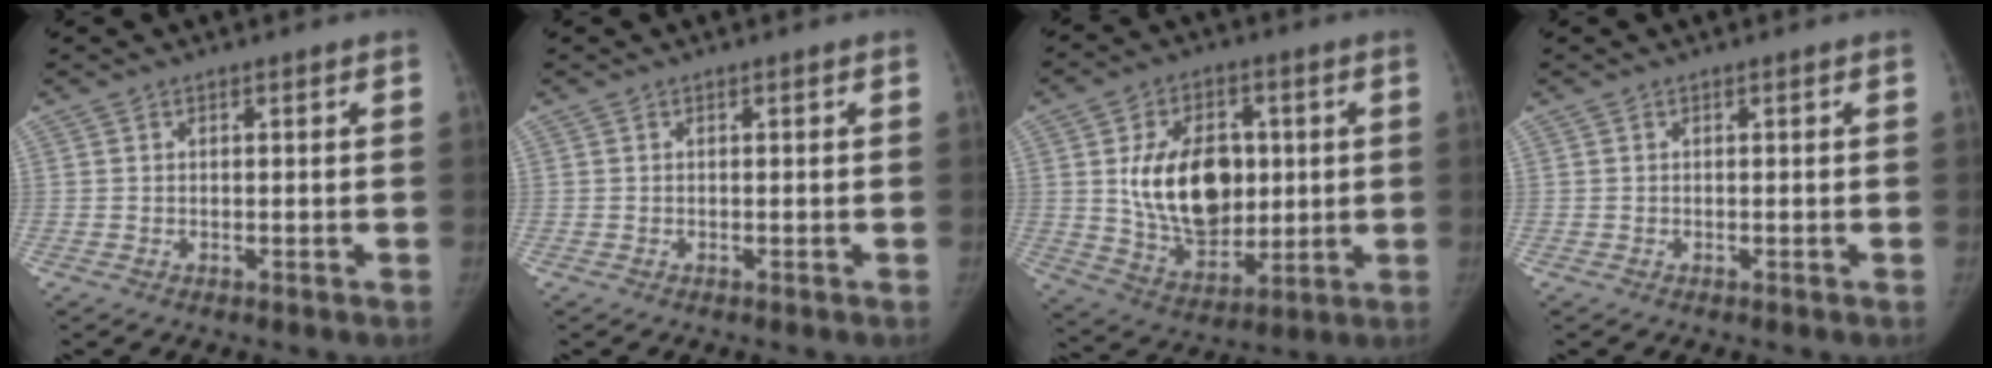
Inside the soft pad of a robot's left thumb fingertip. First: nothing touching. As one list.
[{"total": 0.0}, {"total": 17.5, "force": [2.2, 11.8, 12.8], "torque": [-0.159, -0.014, 0.051]}, {"total": 0.0}]